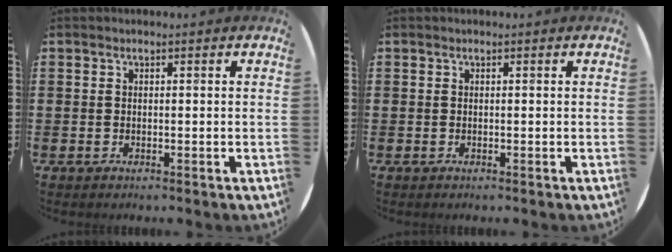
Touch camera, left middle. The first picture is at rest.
{"total": 0.0}